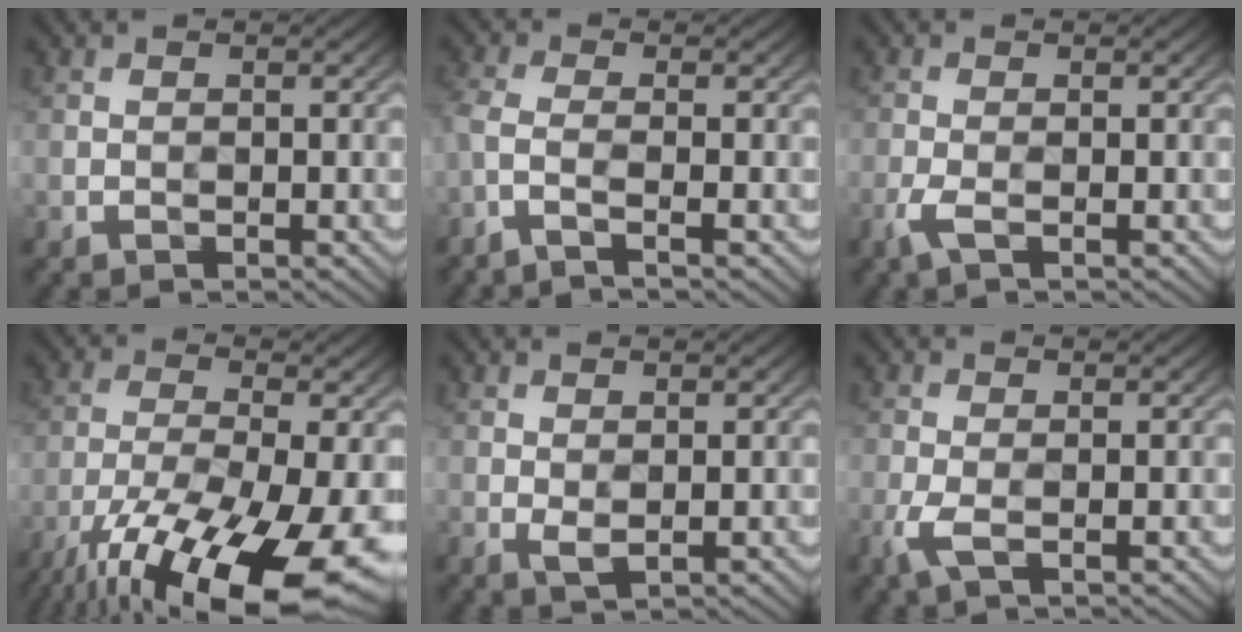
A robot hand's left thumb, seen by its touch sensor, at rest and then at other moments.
{"total": 3.0, "force": [-1.6, 0.6, 2.5], "torque": [-0.048, 0.002, -0.054]}
{"total": 2.0, "force": [-1.0, 0.5, 1.7], "torque": [-0.047, 0.001, -0.025]}
{"total": 18.8, "force": [-11.6, 5.8, 13.5], "torque": [-0.267, -0.050, -0.189]}
{"total": 1.4, "force": [0.3, 0.6, 1.2], "torque": [-0.030, 0.000, 0.010]}
{"total": 2.4, "force": [-0.9, 0.7, 2.1], "torque": [-0.060, -0.003, -0.024]}